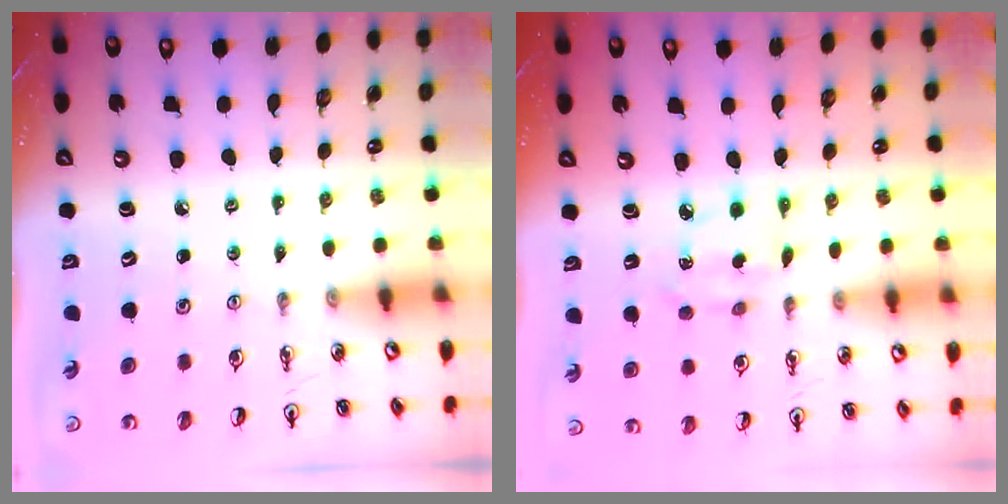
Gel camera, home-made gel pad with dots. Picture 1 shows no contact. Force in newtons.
{"total": 3.5, "press": 3.5, "slide": 0.2}